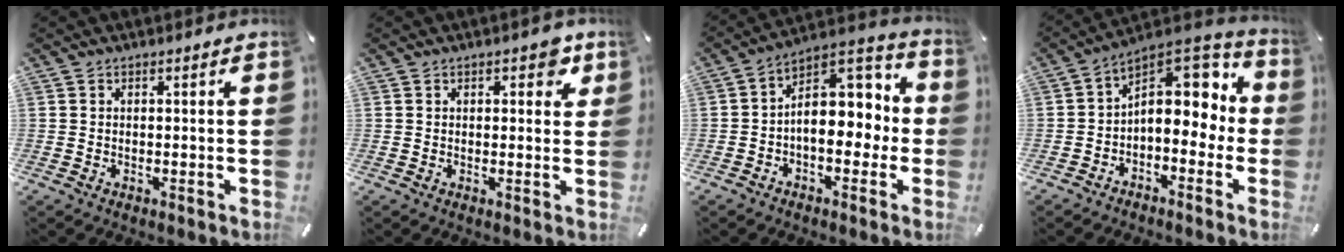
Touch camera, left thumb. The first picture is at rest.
{"total": 4.2, "force": [1.9, 2.5, 2.8], "torque": [-0.022, -0.004, 0.023]}
{"total": 13.5, "force": [0.5, 9.4, 9.6], "torque": [-0.114, -0.011, 0.012]}
{"total": 12.3, "force": [2.6, 8.1, 8.8], "torque": [-0.101, -0.027, 0.043]}